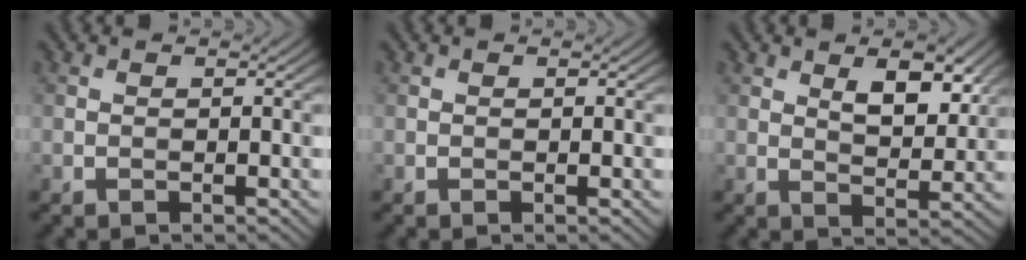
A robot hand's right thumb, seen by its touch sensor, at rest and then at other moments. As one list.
[{"total": 0.0}, {"total": 6.0, "force": [2.9, 2.8, 4.5], "torque": [-0.074, -0.007, 0.046]}]